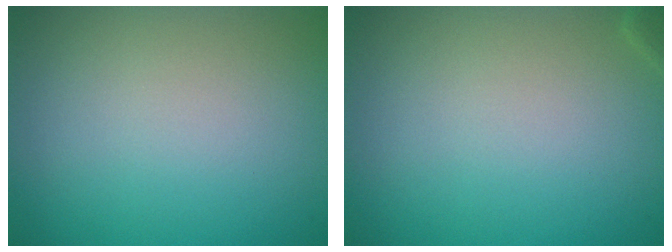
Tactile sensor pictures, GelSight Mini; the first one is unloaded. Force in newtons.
{"total": 0.6, "press": 0.6, "slide": 0.0}